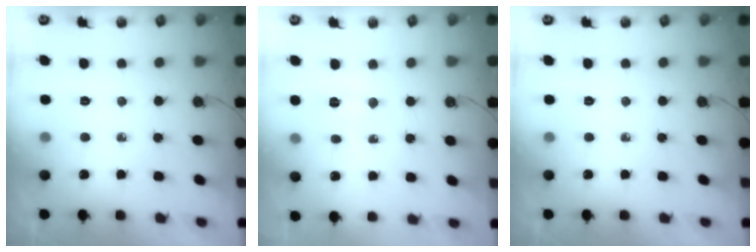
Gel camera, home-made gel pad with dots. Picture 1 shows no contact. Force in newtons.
{"total": 3.9, "press": 3.7, "slide": 1.3}
{"total": 0.0}